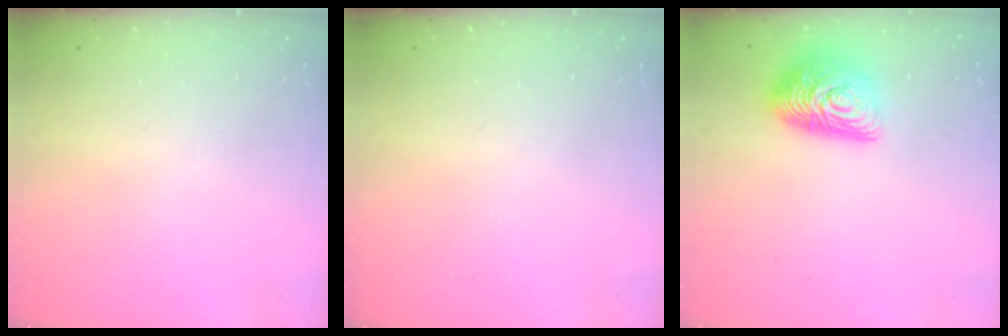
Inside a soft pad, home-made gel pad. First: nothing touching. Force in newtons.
{"total": 0.0}
{"total": 12.8, "press": 12.8, "slide": 0.9}